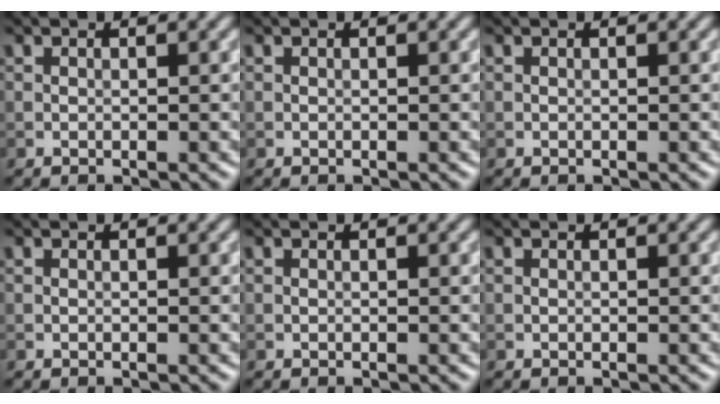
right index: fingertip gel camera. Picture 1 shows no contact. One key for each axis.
{"total": 0.0}
{"total": 0.0}
{"total": 0.0}
{"total": 0.0}
{"total": 0.0}